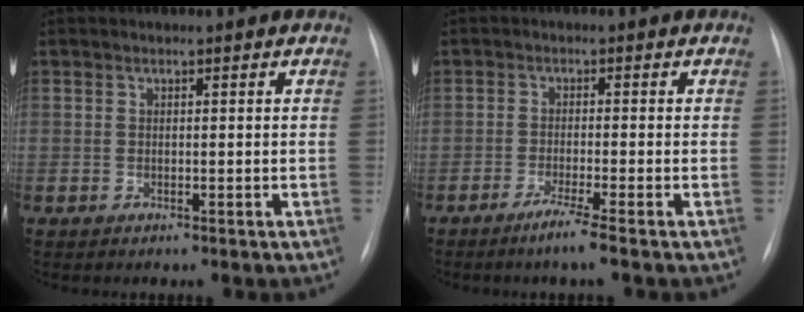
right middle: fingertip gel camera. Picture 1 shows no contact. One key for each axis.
{"total": 3.3, "fx": -2.2, "fy": -0.9, "fz": 2.3, "tx": -0.047, "ty": -0.012, "tz": -0.045}